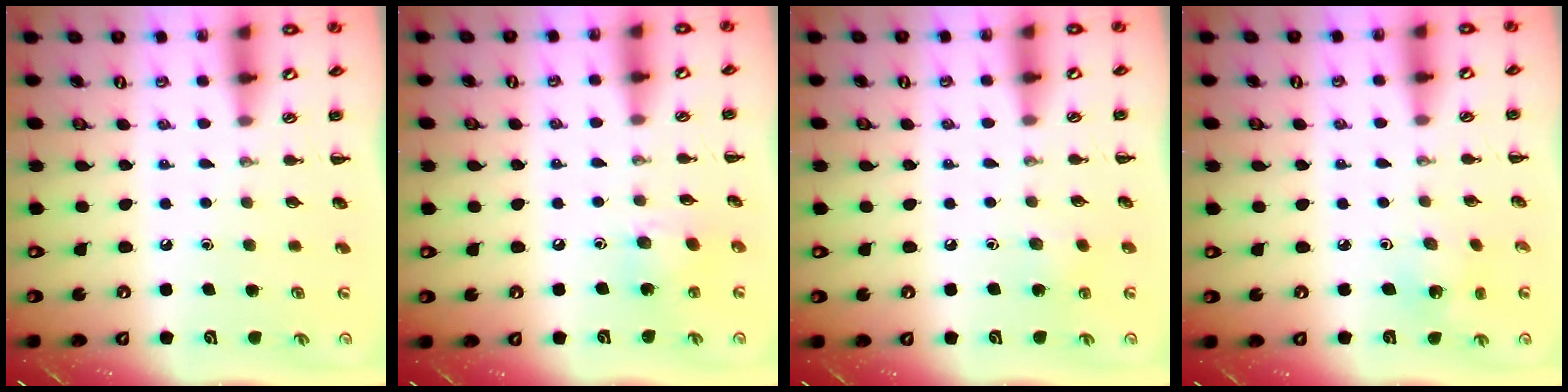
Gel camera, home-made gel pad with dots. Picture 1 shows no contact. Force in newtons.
{"total": 6.5, "press": 6.4, "slide": 1.2}
{"total": 5.9, "press": 5.7, "slide": 1.2}
{"total": 2.1, "press": 2.0, "slide": 0.7}